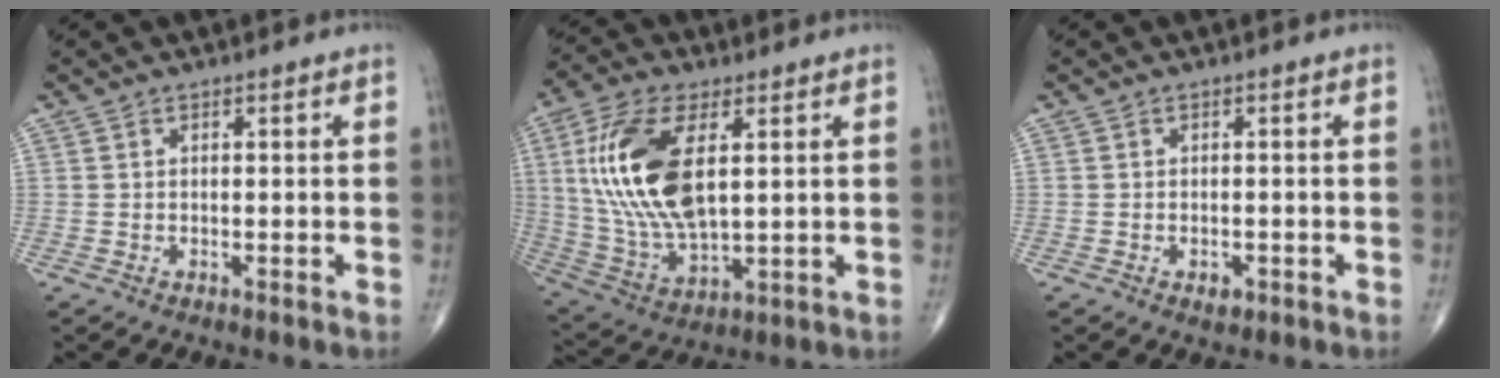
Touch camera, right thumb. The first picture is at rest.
{"total": 18.4, "force": [4.0, 8.6, 15.8], "torque": [-0.327, -0.013, 0.081]}
{"total": 1.7, "force": [-0.8, 1.0, 1.1], "torque": [-0.010, 0.001, -0.009]}